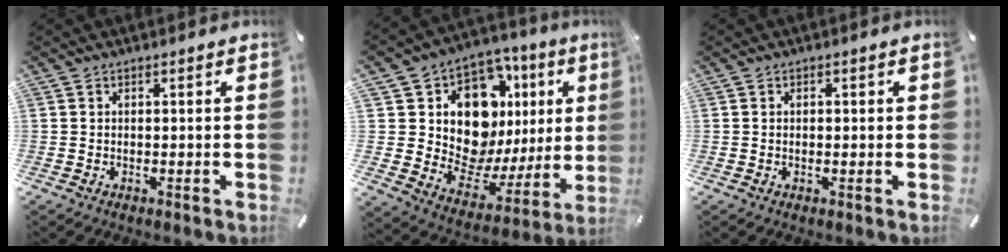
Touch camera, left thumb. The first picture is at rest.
{"total": 15.6, "force": [6.6, 11.0, 8.8], "torque": [-0.127, -0.076, 0.128]}
{"total": 0.8, "force": [-0.1, 0.5, 0.6], "torque": [-0.013, 0.002, -0.003]}